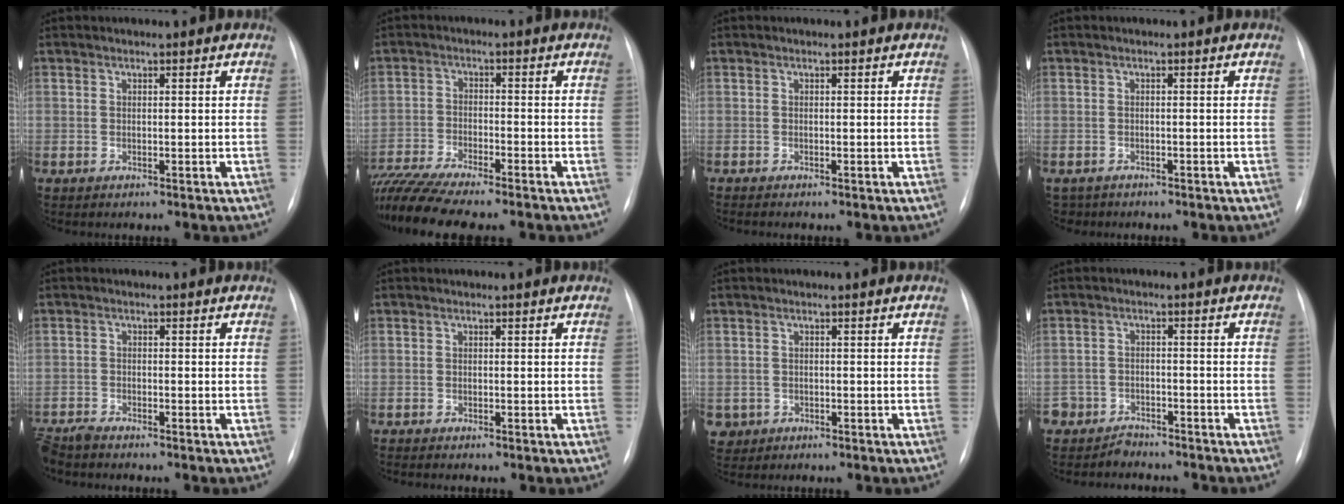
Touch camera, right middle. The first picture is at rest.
{"total": 13.4, "force": [-11.7, 0.8, 6.6], "torque": [-0.121, -0.014, -0.192]}
{"total": 0.6, "force": [-0.6, 0.0, 0.3], "torque": [-0.003, 0.000, -0.009]}
{"total": 2.2, "force": [-1.9, 1.1, -0.4], "torque": [0.002, 0.000, -0.030]}
{"total": 3.7, "force": [-3.6, 0.4, 1.0], "torque": [-0.016, -0.015, -0.069]}
{"total": 1.2, "force": [-1.0, 0.0, 0.5], "torque": [-0.006, -0.001, -0.014]}
{"total": 2.3, "force": [-1.0, 2.1, 0.0], "torque": [0.003, 0.008, -0.014]}
{"total": 5.6, "force": [-4.9, 2.8, 0.1], "torque": [0.003, 0.005, -0.079]}